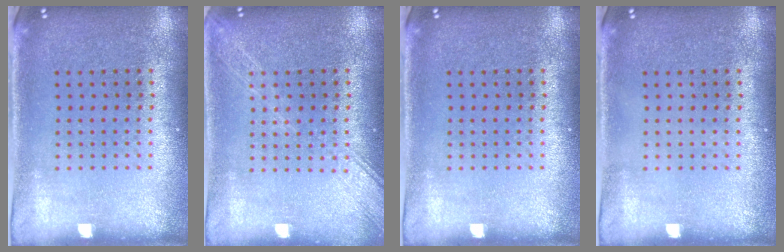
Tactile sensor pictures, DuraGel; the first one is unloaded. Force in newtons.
{"total": 3.0, "press": 3.0, "slide": 0.5}
{"total": 0.0}
{"total": 0.0}